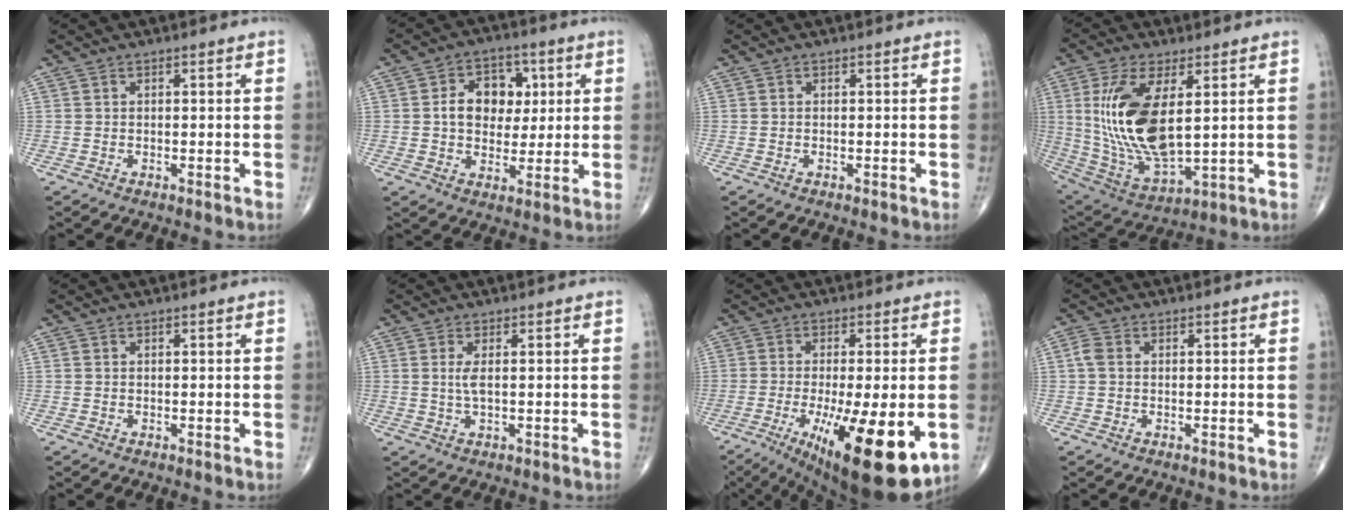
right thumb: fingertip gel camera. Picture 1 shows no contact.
{"total": 10.6, "force": [1.7, 7.9, 6.8], "torque": [-0.061, 0.006, 0.026]}
{"total": 0.0}
{"total": 18.6, "force": [3.3, 8.2, 16.3], "torque": [-0.329, -0.024, 0.079]}
{"total": 0.0}
{"total": 2.5, "force": [0.4, 0.6, 2.4], "torque": [-0.058, -0.002, 0.013]}
{"total": 19.6, "force": [-6.1, 5.6, 17.7], "torque": [-0.247, -0.027, -0.073]}
{"total": 2.1, "force": [0.2, 1.5, 1.4], "torque": [-0.033, 0.006, 0.001]}